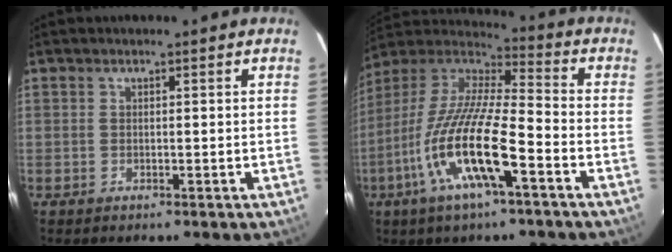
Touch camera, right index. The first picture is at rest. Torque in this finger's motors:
{"motor_torque": [1.31, -0.83, 1.05, 0.21]}